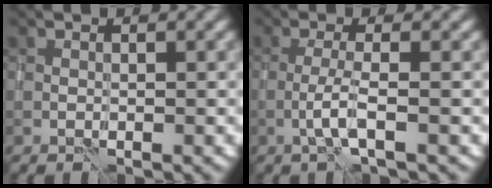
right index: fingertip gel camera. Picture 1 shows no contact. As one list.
[{"total": 2.1, "force": [-0.9, -0.2, 1.9], "torque": [-0.042, 0.007, -0.024]}]